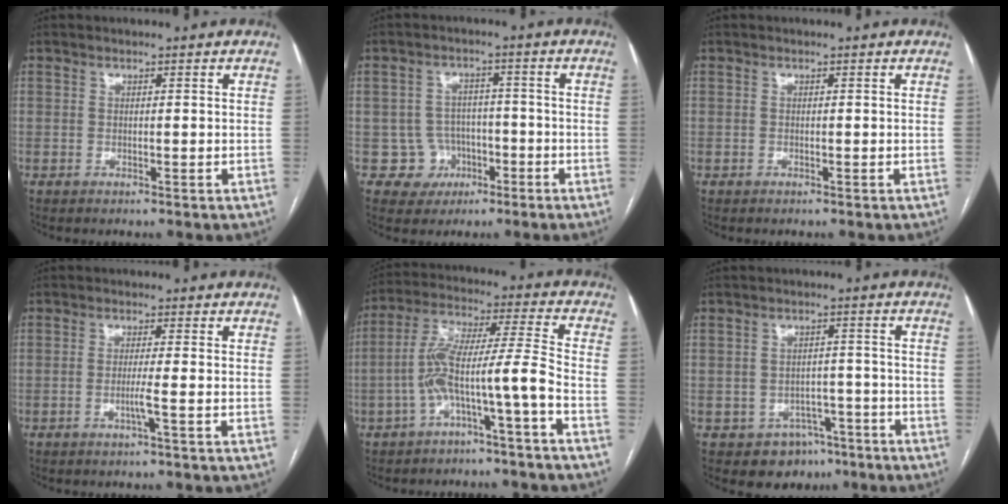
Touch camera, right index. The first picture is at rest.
{"total": 5.3, "force": [-2.0, 4.9, 0.1], "torque": [0.009, 0.016, -0.025]}
{"total": 0.0}
{"total": 2.2, "force": [-0.8, -0.6, 2.0], "torque": [-0.039, -0.003, -0.016]}
{"total": 9.9, "force": [-4.0, -0.3, 9.1], "torque": [-0.174, 0.035, -0.071]}
{"total": 6.8, "force": [-4.2, 5.2, 1.0], "torque": [0.003, 0.023, -0.049]}